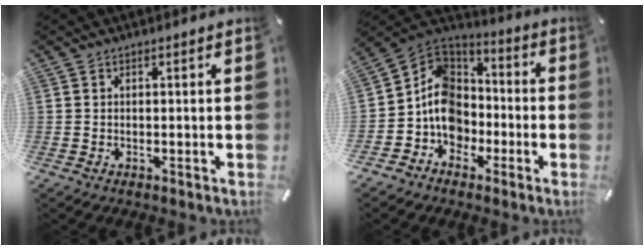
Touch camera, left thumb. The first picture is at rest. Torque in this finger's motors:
{"motor_torque": [-0.35, 1.42, 0.50, -0.21, 0.32]}